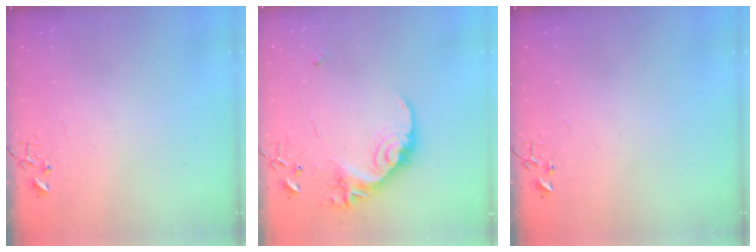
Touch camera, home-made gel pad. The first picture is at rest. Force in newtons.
{"total": 18.0, "press": 17.9, "slide": 1.1}
{"total": 0.0}